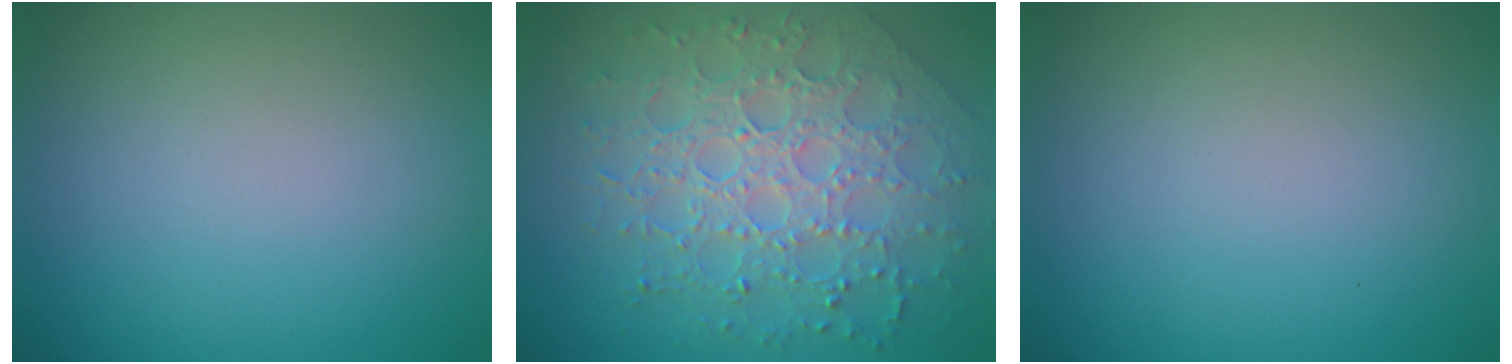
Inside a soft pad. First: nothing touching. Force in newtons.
{"total": 8.0, "press": 5.6, "slide": 5.7}
{"total": 0.0}